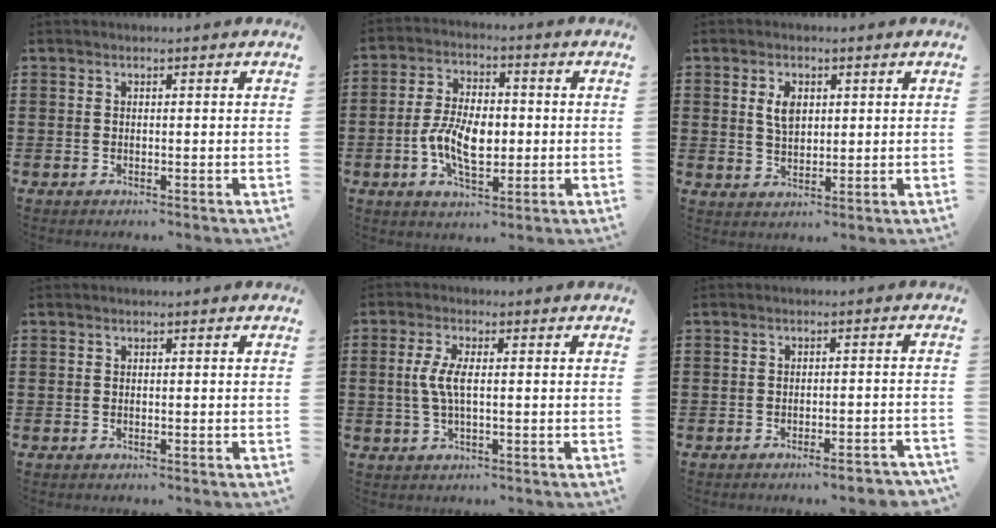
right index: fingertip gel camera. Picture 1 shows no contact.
{"total": 8.3, "force": [-1.4, 4.5, 6.9], "torque": [-0.156, 0.002, -0.034]}
{"total": 3.9, "force": [1.2, 2.3, 2.9], "torque": [-0.065, 0.011, 0.020]}
{"total": 0.0}
{"total": 4.3, "force": [0.0, 1.2, 4.2], "torque": [-0.099, -0.006, -0.008]}
{"total": 2.6, "force": [-2.1, 0.0, 1.4], "torque": [-0.023, -0.001, -0.040]}